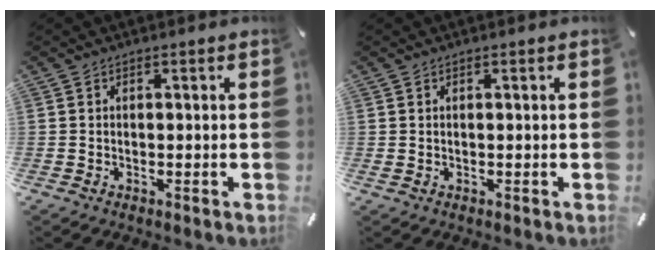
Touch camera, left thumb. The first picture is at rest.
{"total": 0.0}